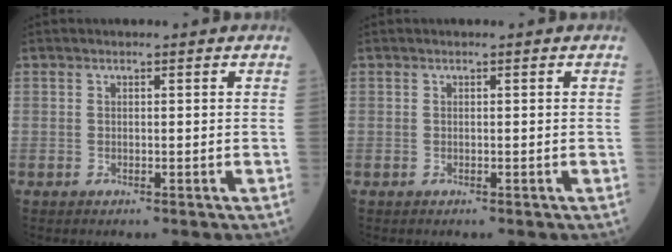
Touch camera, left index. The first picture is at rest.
{"total": 0.0}